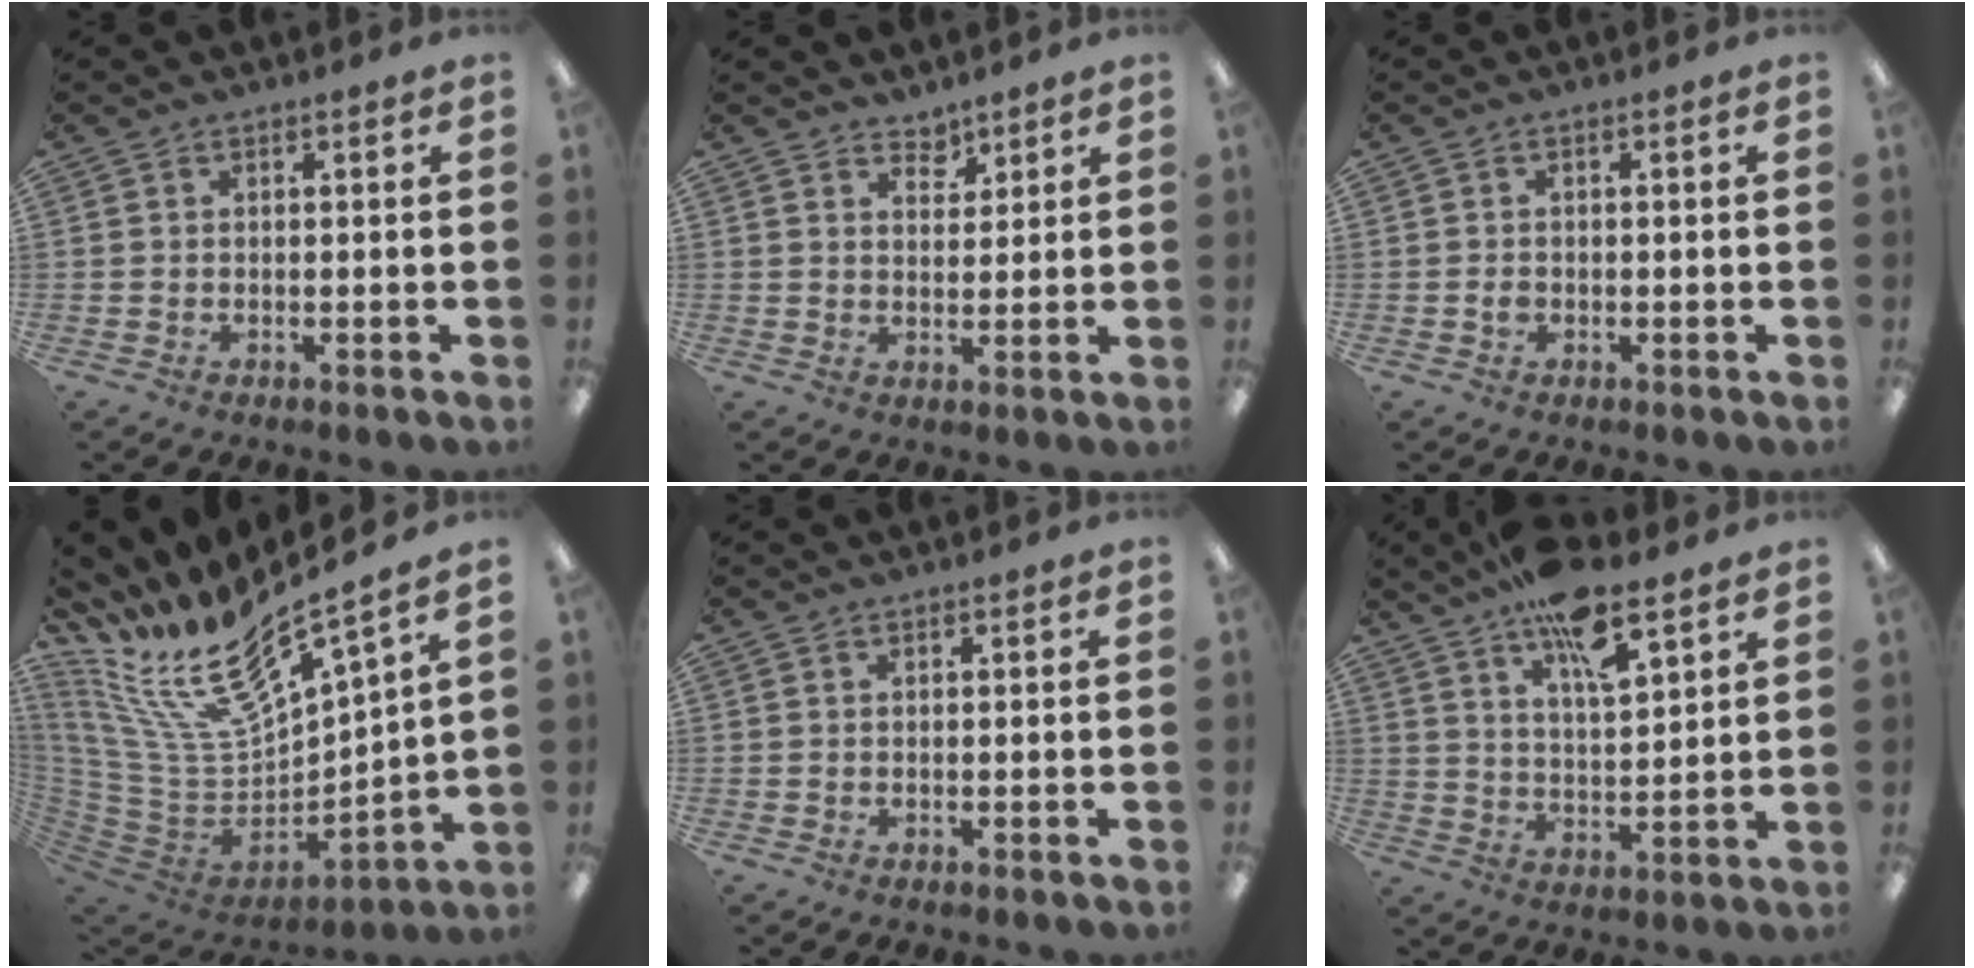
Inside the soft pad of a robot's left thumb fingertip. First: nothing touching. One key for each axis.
{"total": 3.7, "fx": 3.3, "fy": 1.5, "fz": 0.2, "tx": 0.012, "ty": -0.028, "tz": 0.060}
{"total": 1.1, "fx": -0.2, "fy": 0.9, "fz": 0.7, "tx": -0.012, "ty": 0.002, "tz": -0.005}
{"total": 21.1, "fx": 15.2, "fy": 6.7, "fz": 13.0, "tx": -0.266, "ty": -0.110, "tz": 0.260}
{"total": 0.0}
{"total": 13.0, "fx": 9.1, "fy": 4.3, "fz": 8.3, "tx": -0.132, "ty": -0.047, "tz": 0.158}